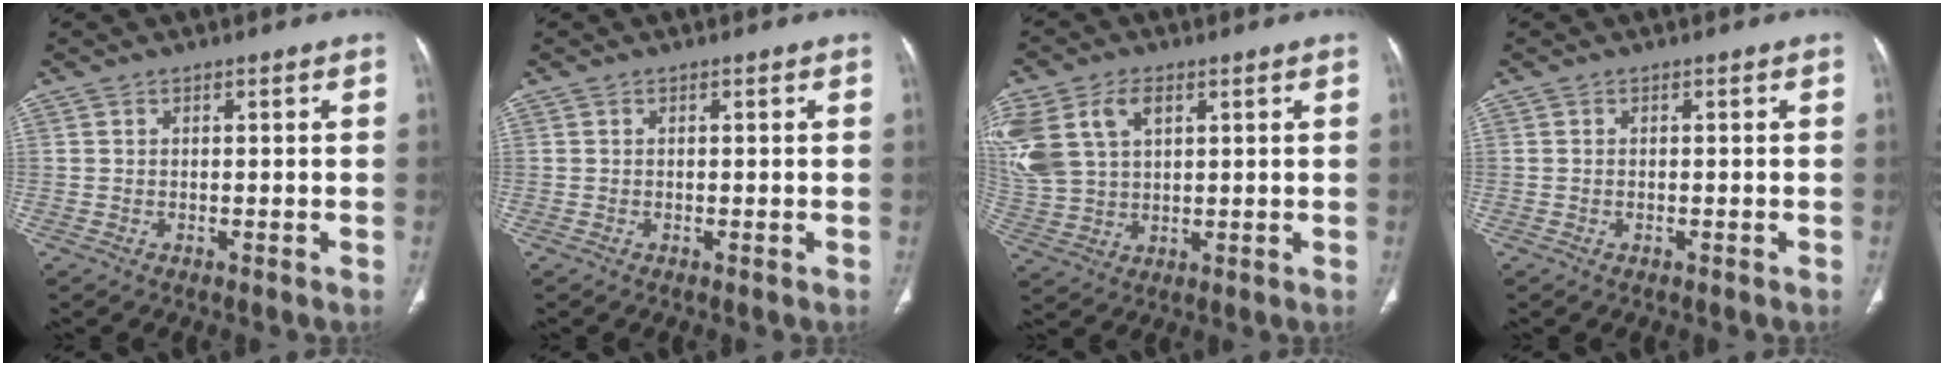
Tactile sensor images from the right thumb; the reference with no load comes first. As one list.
[{"total": 0.0}, {"total": 15.0, "force": [5.7, 9.9, 9.7], "torque": [-0.231, 0.005, 0.119]}, {"total": 0.0}]